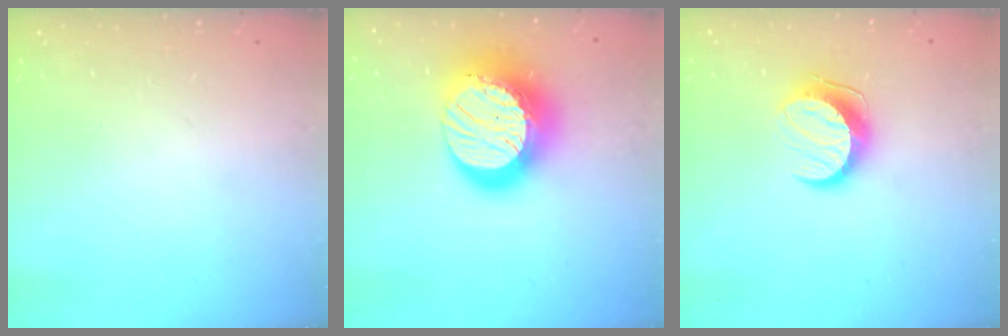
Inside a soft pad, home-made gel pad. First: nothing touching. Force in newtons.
{"total": 22.4, "press": 22.3, "slide": 1.7}
{"total": 10.1, "press": 10.1, "slide": 0.4}